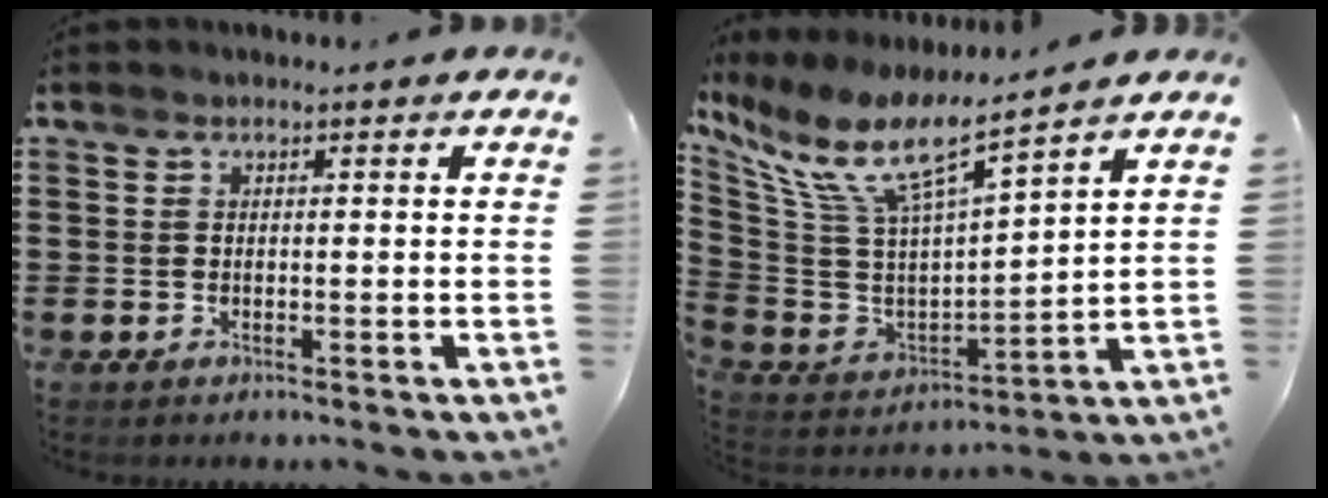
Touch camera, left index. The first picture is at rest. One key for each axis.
{"total": 9.9, "fx": 6.6, "fy": 1.9, "fz": 7.1, "tx": -0.167, "ty": -0.051, "tz": 0.110}